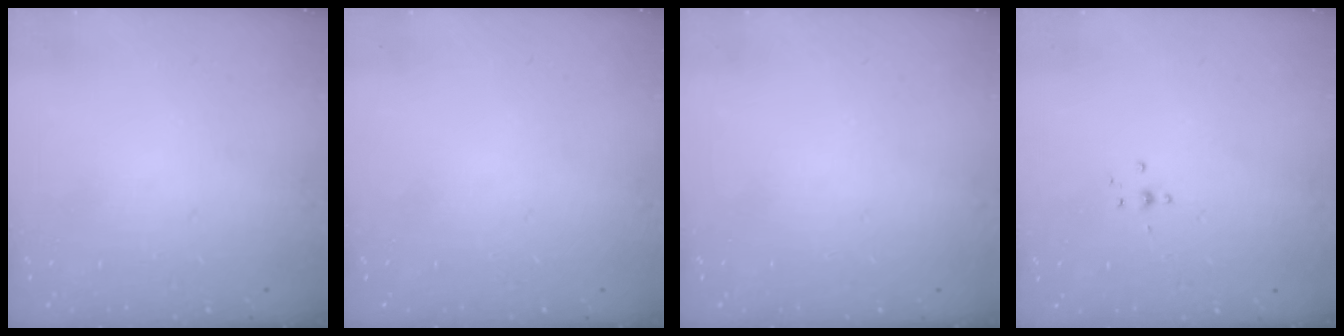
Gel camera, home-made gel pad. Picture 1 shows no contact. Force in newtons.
{"total": 0.0}
{"total": 0.0}
{"total": 2.7, "press": 2.6, "slide": 0.9}